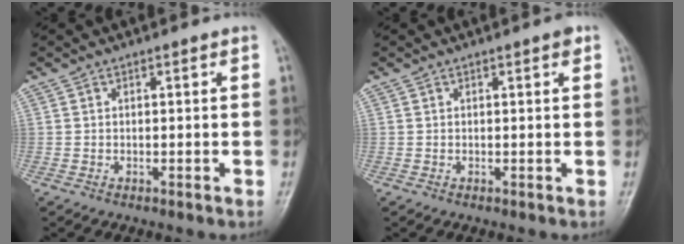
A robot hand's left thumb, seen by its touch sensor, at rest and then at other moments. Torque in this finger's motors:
{"motor_torque": [0.28, 0.12, 0.41, -0.09, 0.00]}